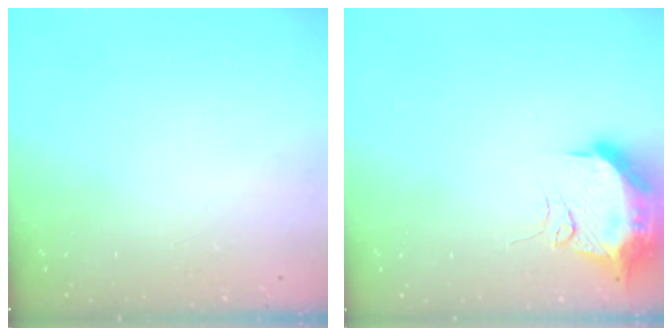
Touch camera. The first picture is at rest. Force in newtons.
{"total": 12.4, "press": 12.3, "slide": 1.3}